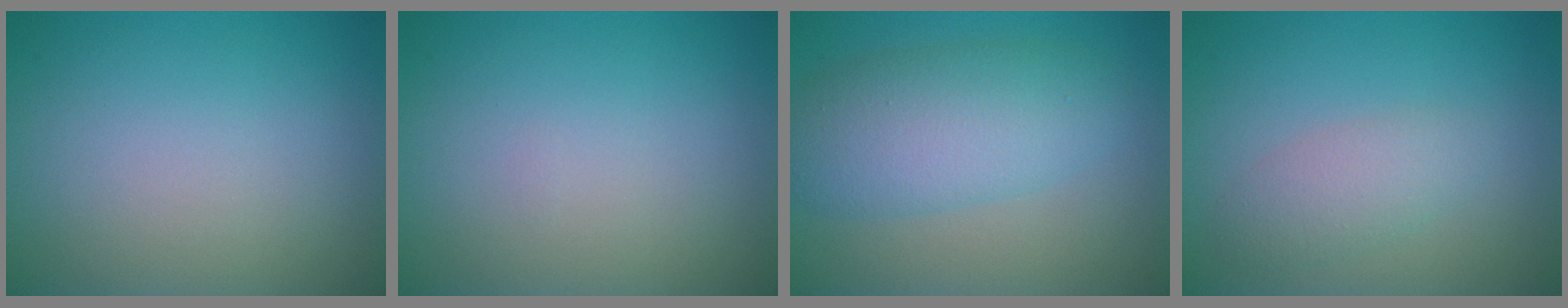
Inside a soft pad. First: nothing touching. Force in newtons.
{"total": 0.0}
{"total": 6.3, "press": 6.3, "slide": 0.1}
{"total": 2.4, "press": 2.4, "slide": 0.0}